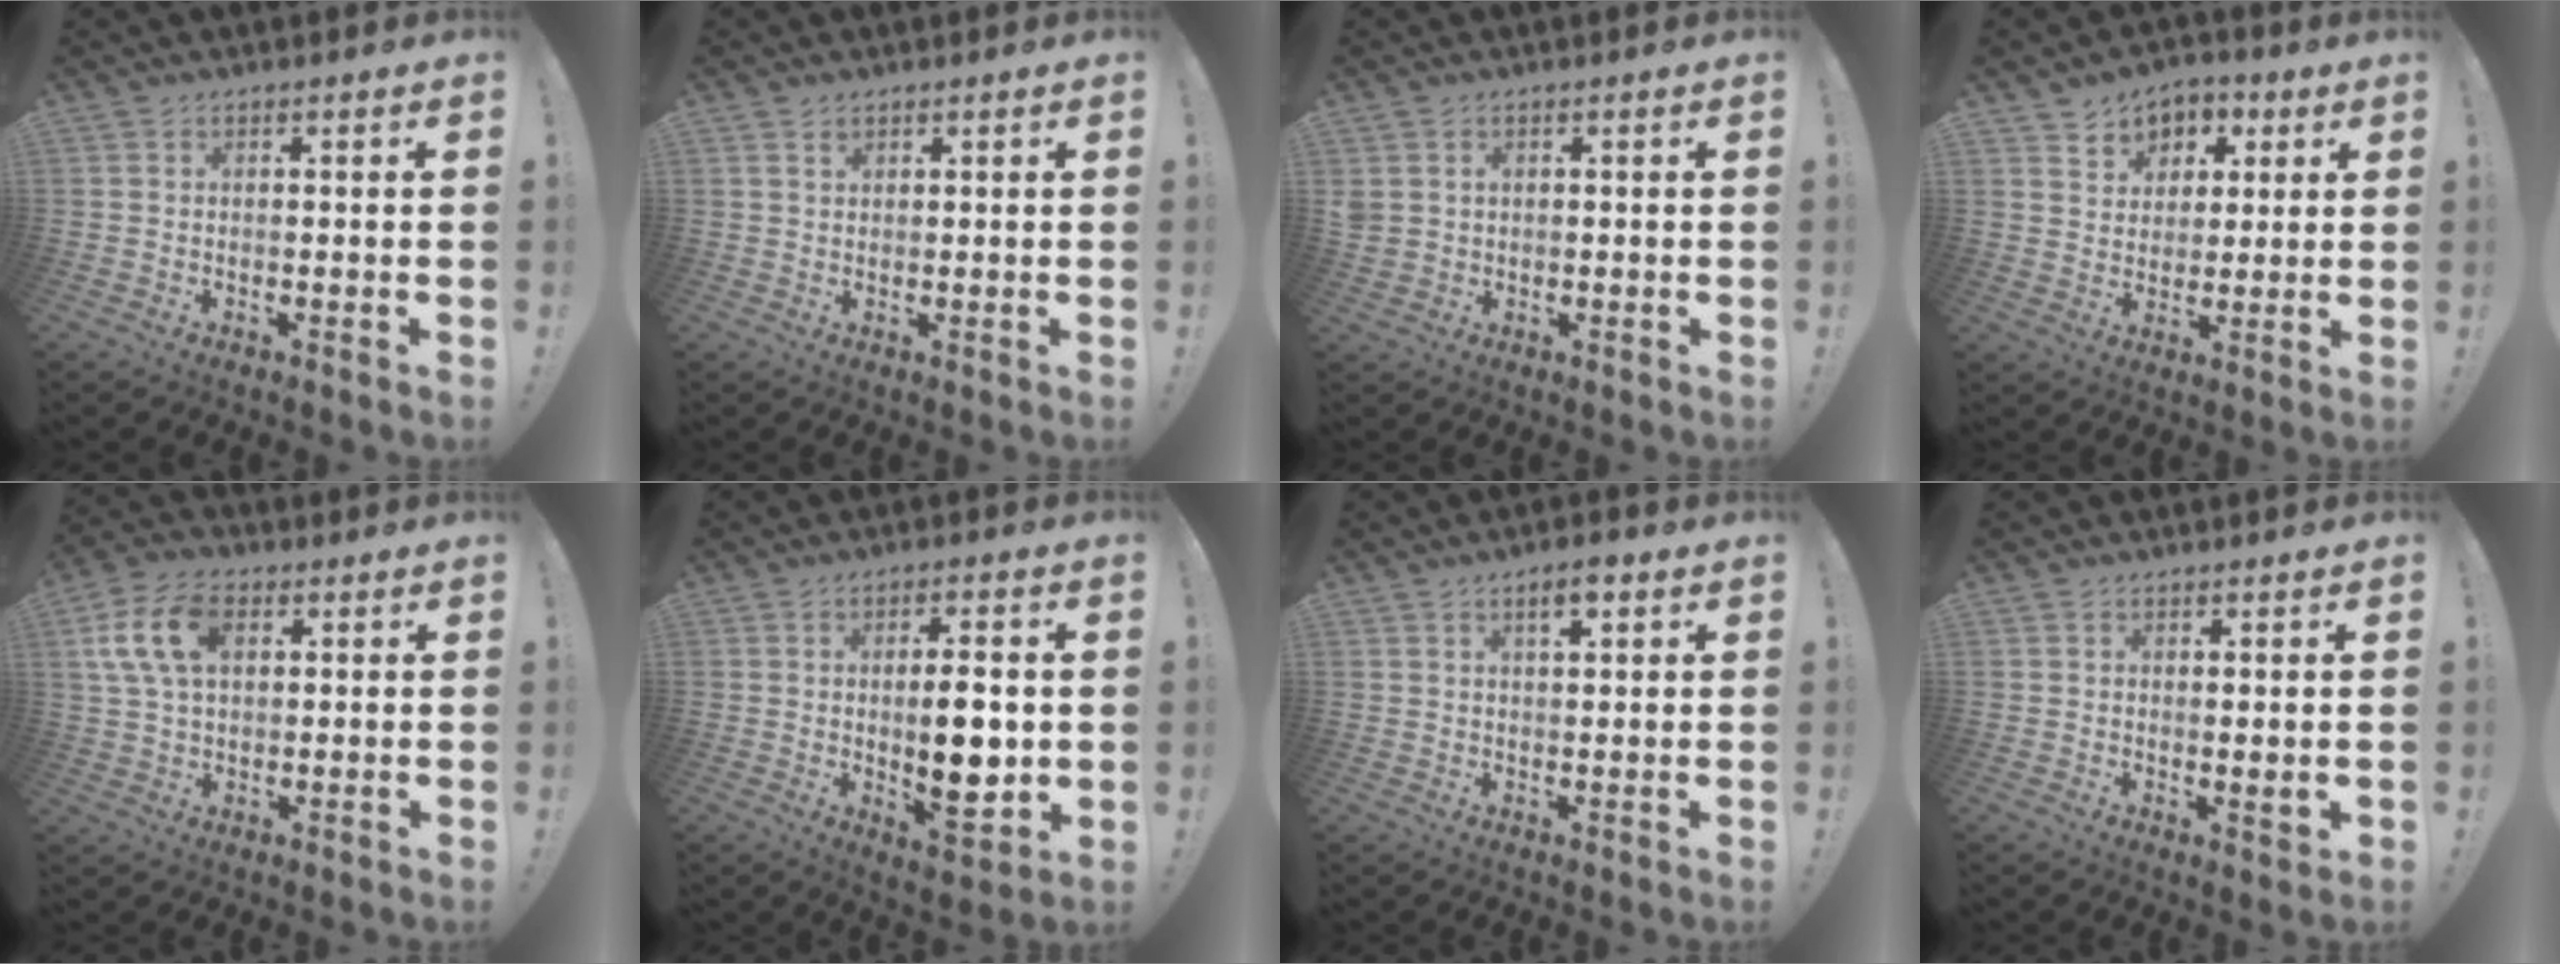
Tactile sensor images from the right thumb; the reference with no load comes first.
{"total": 1.4, "force": [1.0, 0.8, 0.5], "torque": [-0.006, -0.003, 0.018]}
{"total": 2.5, "force": [0.9, 2.2, 1.0], "torque": [-0.020, 0.001, 0.018]}
{"total": 6.3, "force": [2.0, 5.9, 1.1], "torque": [-0.014, -0.017, 0.041]}
{"total": 13.7, "force": [4.0, 8.7, 9.7], "torque": [-0.189, 0.007, 0.078]}
{"total": 11.7, "force": [0.2, 3.9, 11.0], "torque": [-0.167, -0.015, -0.004]}
{"total": 4.1, "force": [2.2, 1.4, 3.2], "torque": [-0.039, -0.007, 0.031]}
{"total": 2.1, "force": [1.1, 0.1, 1.8], "torque": [-0.012, -0.014, 0.015]}